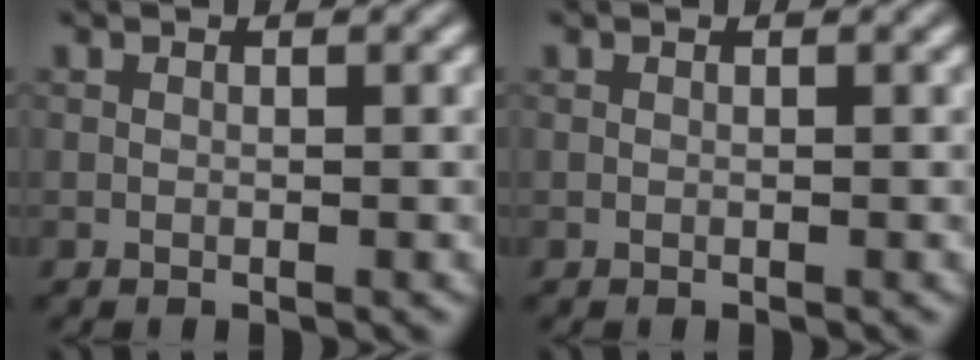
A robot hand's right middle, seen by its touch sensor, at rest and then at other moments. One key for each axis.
{"total": 0.0}